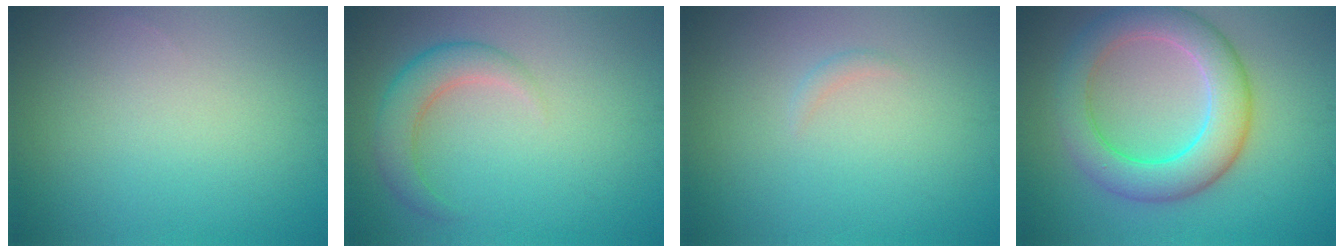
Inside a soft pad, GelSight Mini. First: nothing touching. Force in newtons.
{"total": 3.3, "press": 3.3, "slide": 0.2}
{"total": 0.6, "press": 0.6, "slide": 0.0}
{"total": 6.8, "press": 6.8, "slide": 0.0}